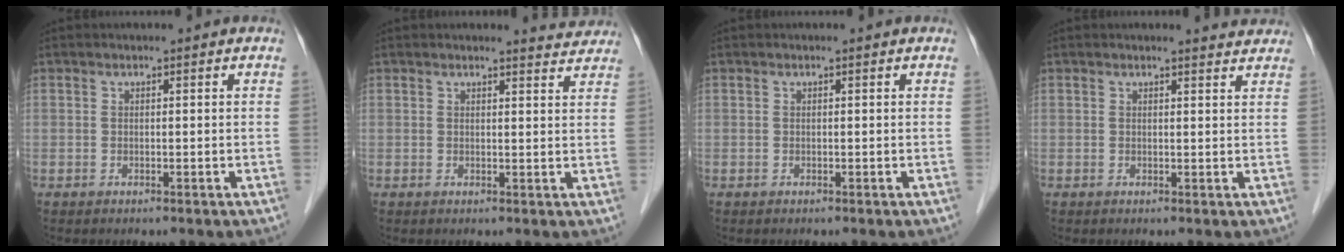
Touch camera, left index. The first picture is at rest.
{"total": 3.1, "force": [3.1, 0.3, -0.2], "torque": [-0.003, -0.016, 0.022]}
{"total": 0.0}
{"total": 2.5, "force": [2.5, 0.2, 0.0], "torque": [-0.007, -0.007, 0.017]}